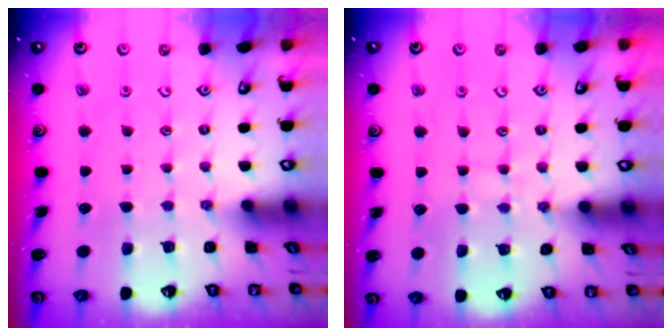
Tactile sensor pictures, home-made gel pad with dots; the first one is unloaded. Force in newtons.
{"total": 7.3, "press": 7.2, "slide": 0.8}